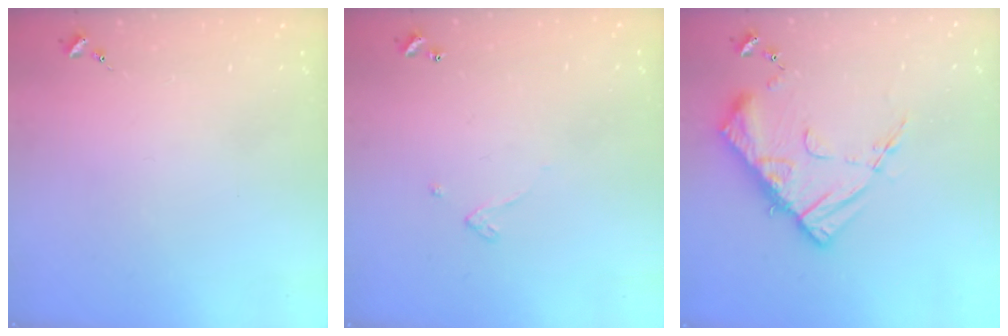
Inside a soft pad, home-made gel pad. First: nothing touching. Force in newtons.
{"total": 2.6, "press": 2.6, "slide": 0.2}
{"total": 14.8, "press": 14.7, "slide": 1.4}